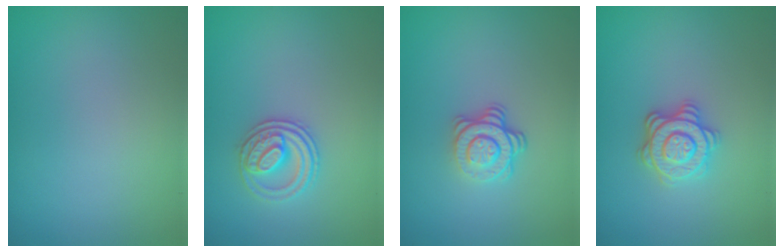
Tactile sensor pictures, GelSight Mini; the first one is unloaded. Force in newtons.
{"total": 2.8, "press": 2.6, "slide": 1.1}
{"total": 3.7, "press": 2.6, "slide": 2.6}
{"total": 3.6, "press": 3.1, "slide": 1.9}